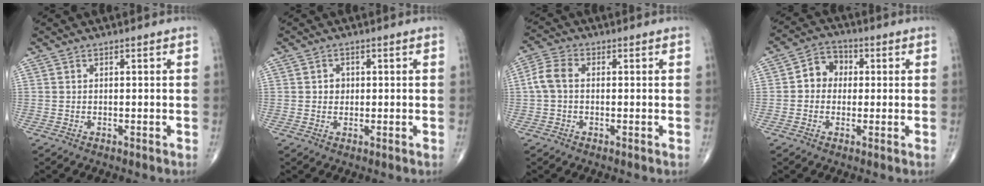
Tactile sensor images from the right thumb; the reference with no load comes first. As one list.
[{"total": 1.8, "force": [0.2, 1.6, 0.7], "torque": [-0.001, 0.003, 0.002]}, {"total": 4.8, "force": [0.0, 3.2, 3.6], "torque": [-0.079, 0.015, -0.008]}, {"total": 6.0, "force": [0.3, 5.2, 3.0], "torque": [-0.026, 0.019, -0.007]}]